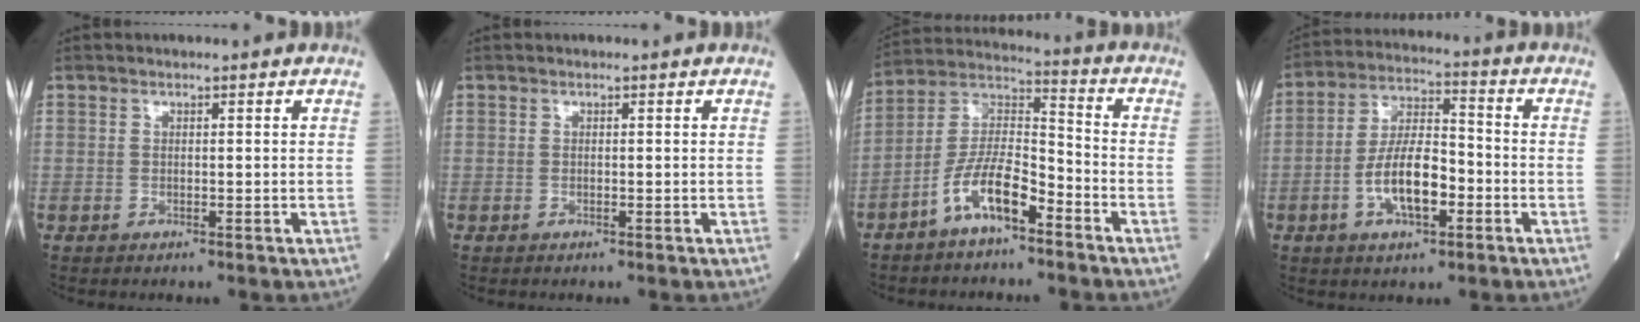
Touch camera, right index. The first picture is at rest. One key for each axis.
{"total": 0.0}
{"total": 10.3, "fx": -5.9, "fy": 3.0, "fz": 7.9, "tx": -0.164, "ty": 0.011, "tz": -0.116}
{"total": 10.5, "fx": -3.2, "fy": 3.9, "fz": 9.2, "tx": -0.178, "ty": 0.013, "tz": -0.061}